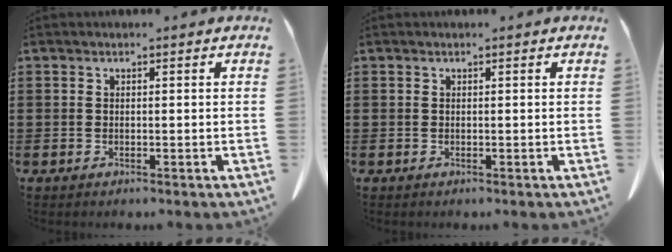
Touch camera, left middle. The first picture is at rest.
{"total": 0.0}